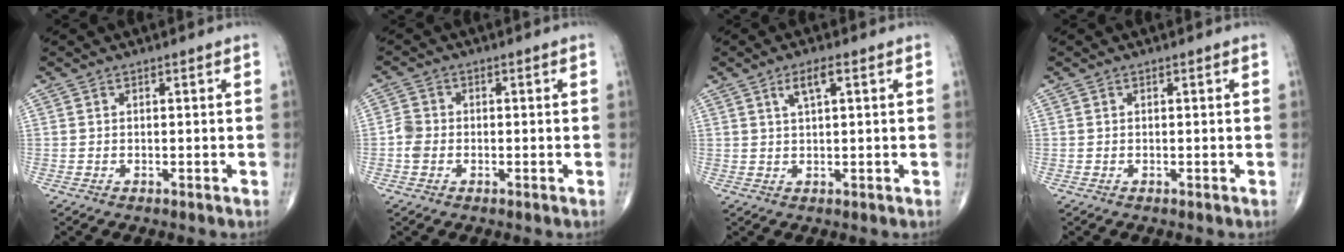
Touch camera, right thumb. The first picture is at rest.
{"total": 2.9, "force": [-0.8, 2.3, 1.5], "torque": [-0.026, 0.007, -0.019]}
{"total": 3.6, "force": [1.5, 0.9, 3.1], "torque": [-0.062, 0.002, 0.029]}
{"total": 0.0}